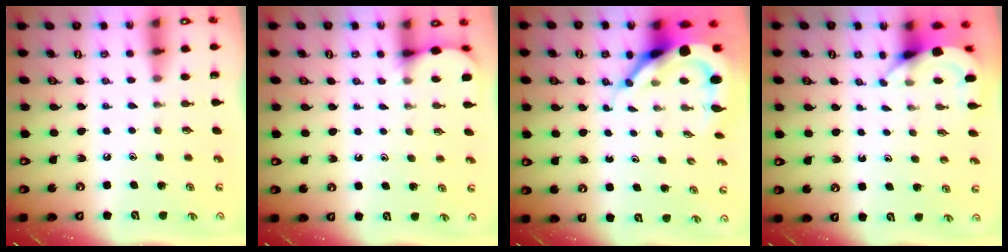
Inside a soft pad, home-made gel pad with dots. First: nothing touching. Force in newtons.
{"total": 2.9, "press": 2.9, "slide": 0.3}
{"total": 9.5, "press": 9.5, "slide": 1.0}
{"total": 3.6, "press": 3.6, "slide": 0.3}